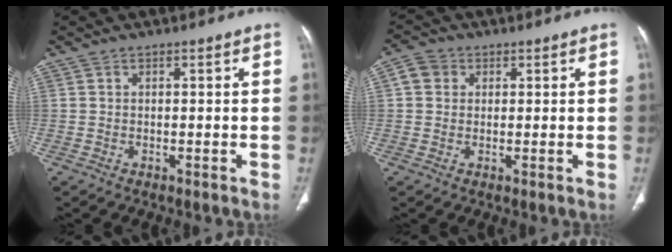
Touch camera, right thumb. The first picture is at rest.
{"total": 3.6, "force": [0.9, 3.2, 1.4], "torque": [-0.014, 0.006, 0.014]}